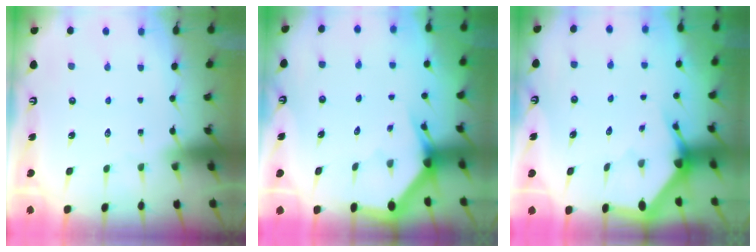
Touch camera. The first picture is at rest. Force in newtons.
{"total": 2.7, "press": 2.7, "slide": 0.0}
{"total": 2.9, "press": 2.9, "slide": 0.2}